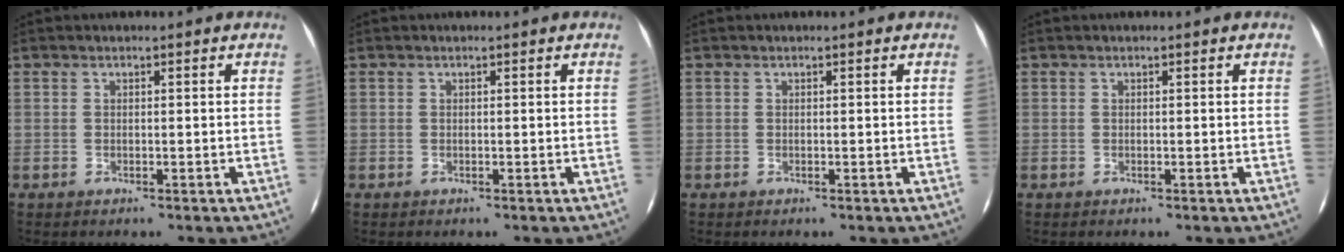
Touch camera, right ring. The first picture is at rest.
{"total": 0.0}
{"total": 0.0}
{"total": 0.0}